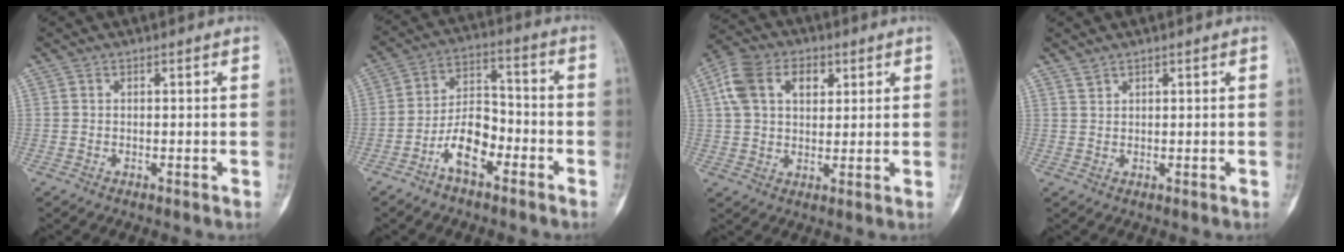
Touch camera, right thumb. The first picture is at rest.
{"total": 9.7, "force": [-5.0, 4.8, 6.8], "torque": [-0.112, 0.048, -0.096]}
{"total": 11.6, "force": [4.1, 7.8, 7.6], "torque": [-0.128, 0.013, 0.070]}
{"total": 1.2, "force": [1.1, 0.4, 0.1], "torque": [0.005, -0.004, 0.021]}